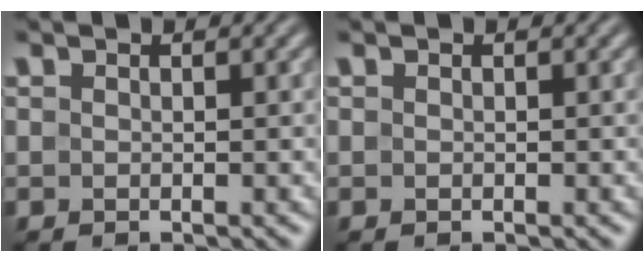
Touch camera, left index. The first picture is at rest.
{"total": 0.0}